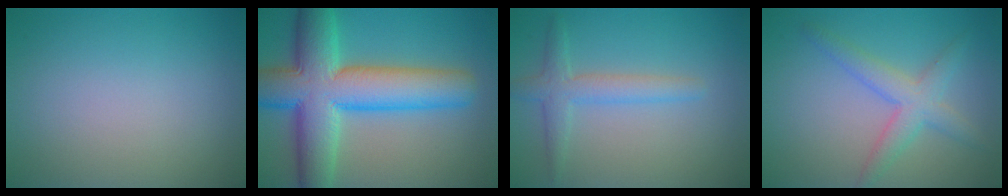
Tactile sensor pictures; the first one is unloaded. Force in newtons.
{"total": 12.0, "press": 12.0, "slide": 0.6}
{"total": 2.8, "press": 2.8, "slide": 0.2}
{"total": 3.4, "press": 3.4, "slide": 0.1}